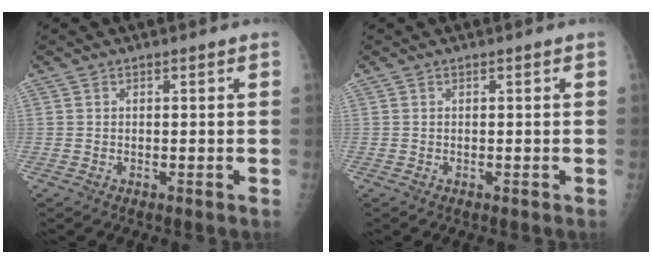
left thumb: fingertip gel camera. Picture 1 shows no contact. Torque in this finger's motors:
{"motor_torque": [0.02, 0.02, -0.01, 0.01, 0.00]}